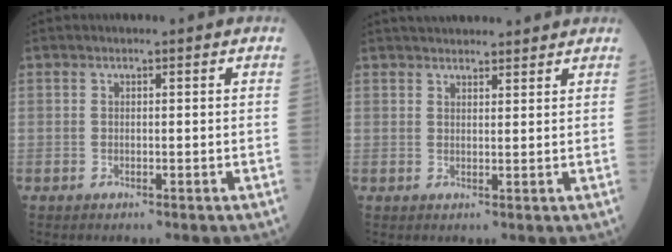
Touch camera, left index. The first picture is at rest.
{"total": 8.7, "force": [8.0, 1.8, 2.8], "torque": [-0.033, 0.033, 0.105]}